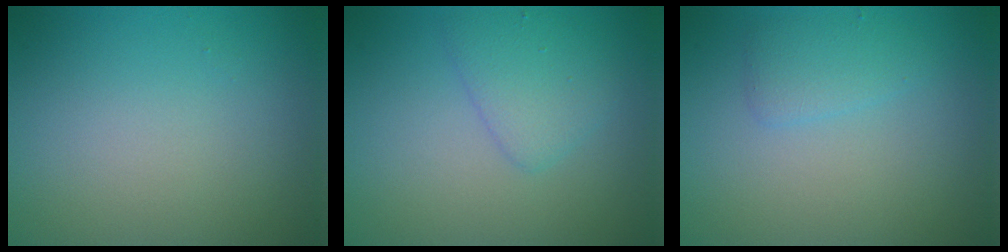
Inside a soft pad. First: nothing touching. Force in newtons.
{"total": 2.6, "press": 2.6, "slide": 0.1}
{"total": 1.7, "press": 1.7, "slide": 0.1}